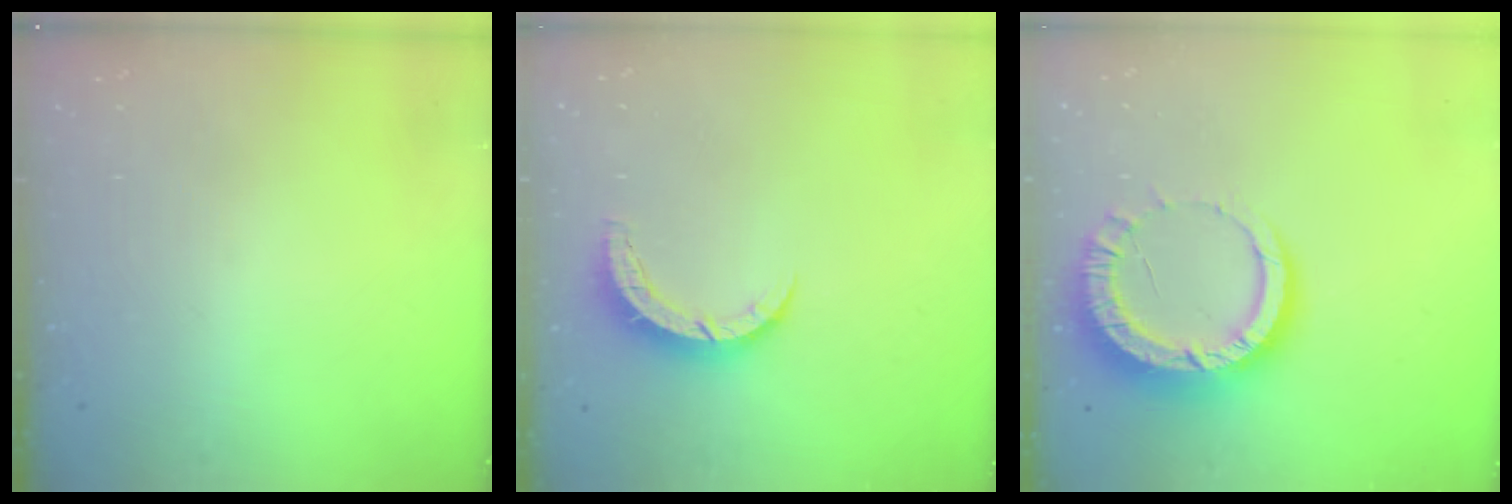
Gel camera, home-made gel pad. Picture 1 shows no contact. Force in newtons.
{"total": 6.0, "press": 6.0, "slide": 0.4}
{"total": 12.8, "press": 12.8, "slide": 1.2}